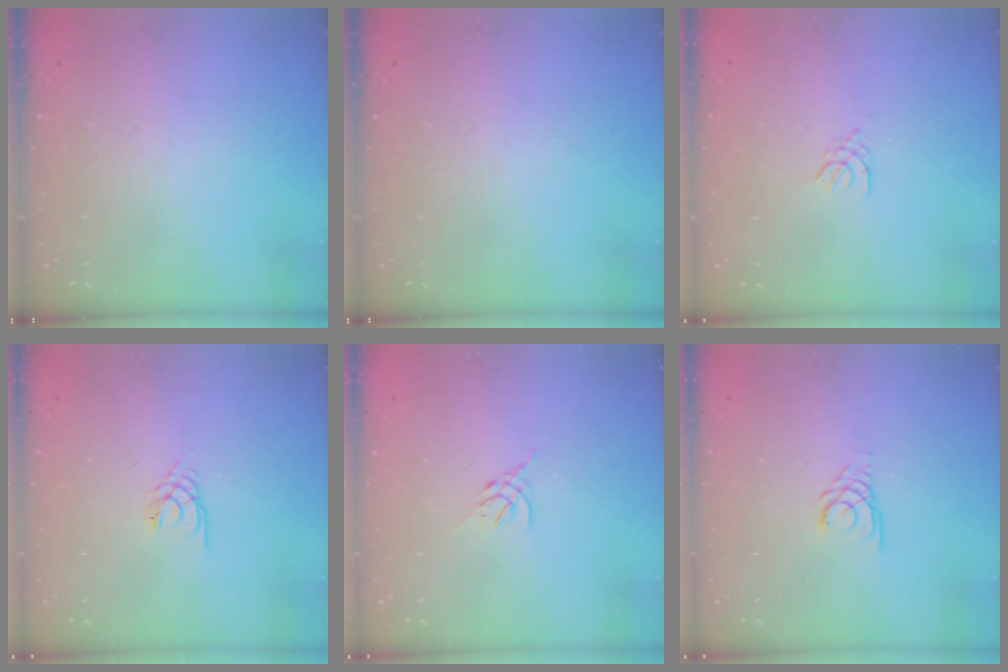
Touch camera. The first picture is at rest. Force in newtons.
{"total": 0.0}
{"total": 2.1, "press": 2.0, "slide": 0.4}
{"total": 2.2, "press": 2.1, "slide": 0.4}
{"total": 2.6, "press": 2.5, "slide": 0.8}
{"total": 2.7, "press": 2.7, "slide": 0.3}